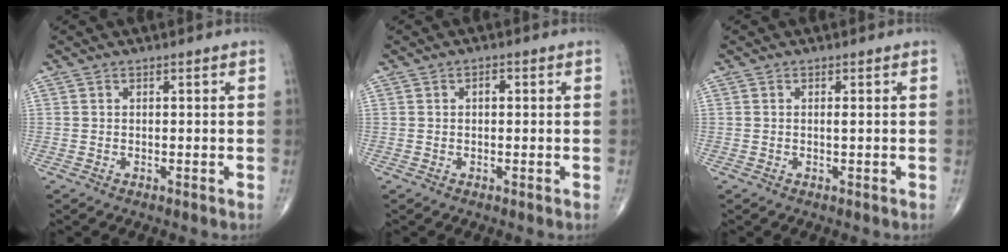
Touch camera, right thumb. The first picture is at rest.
{"total": 1.3, "force": [0.2, 0.8, 1.0], "torque": [-0.013, 0.002, 0.000]}
{"total": 0.5, "force": [0.0, 0.0, 0.5], "torque": [-0.014, -0.002, -0.001]}